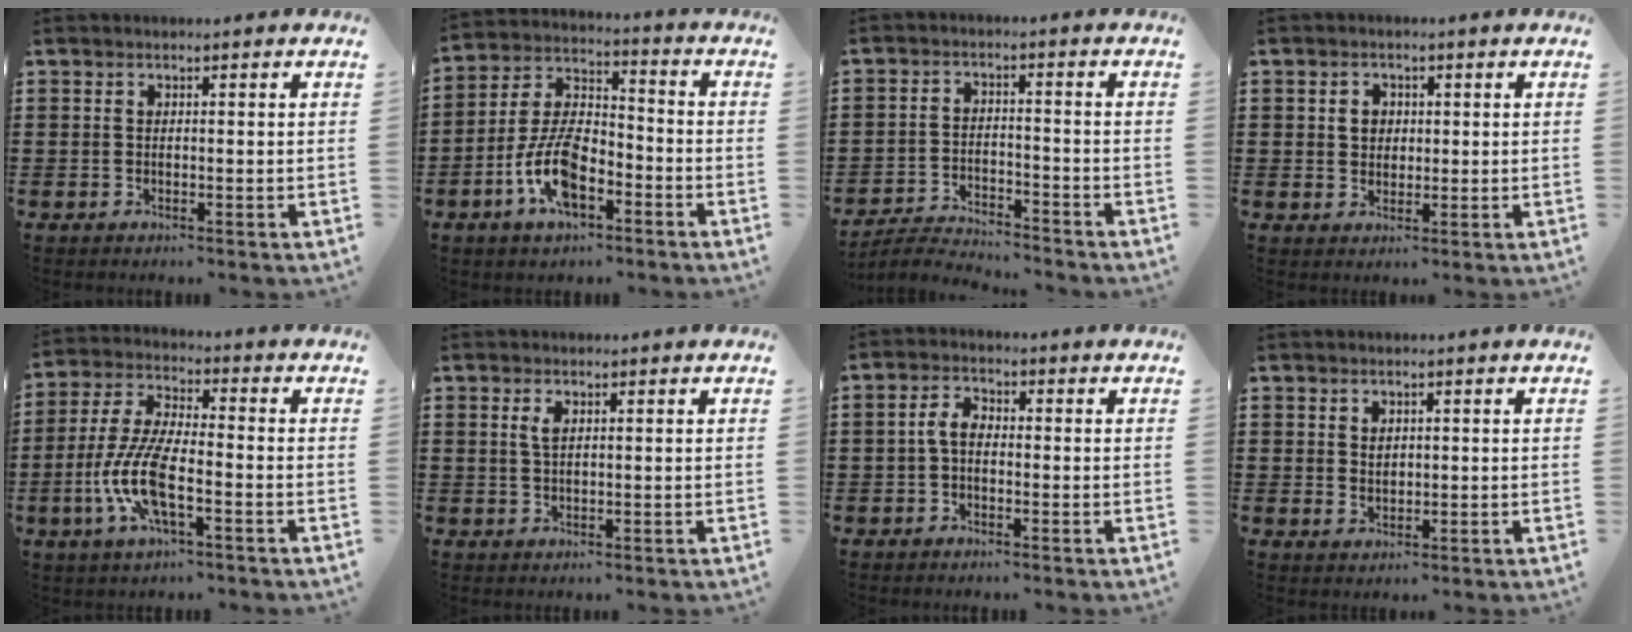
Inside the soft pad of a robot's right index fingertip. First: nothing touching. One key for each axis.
{"total": 9.8, "fx": -4.4, "fy": 4.8, "fz": 7.3, "tx": -0.166, "ty": 0.004, "tz": -0.084}
{"total": 4.1, "fx": -4.1, "fy": 0.2, "fz": 0.4, "tx": -0.019, "ty": 0.000, "tz": -0.088}
{"total": 2.4, "fx": 0.4, "fy": 2.2, "fz": 1.0, "tx": -0.028, "ty": 0.013, "tz": 0.006}
{"total": 9.8, "fx": -3.5, "fy": 3.0, "fz": 8.6, "tx": -0.204, "ty": -0.014, "tz": -0.070}
{"total": 1.8, "fx": 0.7, "fy": 0.7, "fz": 1.5, "tx": -0.033, "ty": 0.004, "tz": 0.012}
{"total": 3.3, "fx": -0.6, "fy": 1.9, "fz": 2.6, "tx": -0.066, "ty": 0.003, "tz": -0.017}
{"total": 1.4, "fx": 0.6, "fy": 1.1, "fz": 0.6, "tx": -0.014, "ty": 0.007, "tz": 0.012}